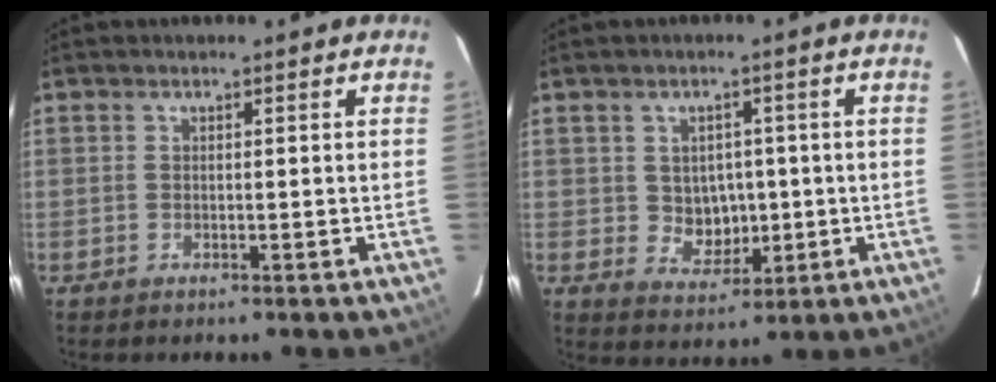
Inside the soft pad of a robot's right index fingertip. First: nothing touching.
{"total": 5.6, "force": [0.1, 5.1, 2.4], "torque": [-0.044, 0.006, 0.015]}